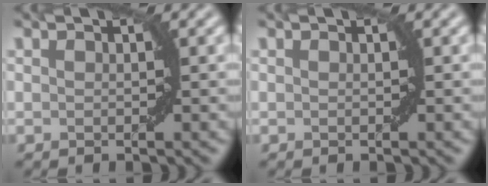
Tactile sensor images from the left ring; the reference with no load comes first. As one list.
[{"total": 0.0}]